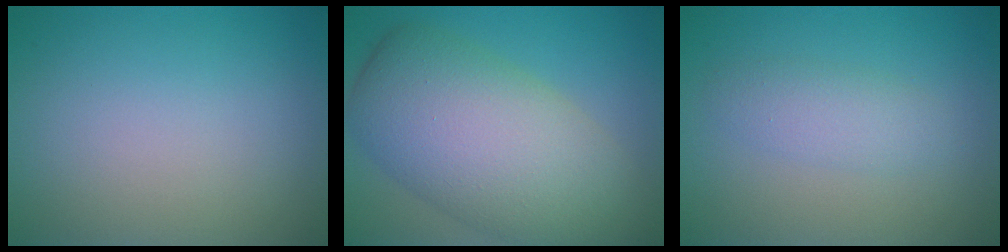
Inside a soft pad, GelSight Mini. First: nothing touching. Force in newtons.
{"total": 11.3, "press": 11.3, "slide": 0.8}
{"total": 2.2, "press": 2.2, "slide": 0.2}